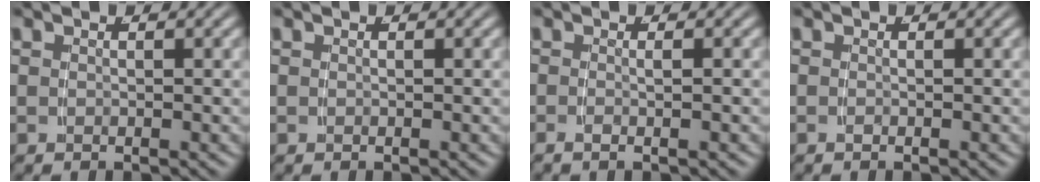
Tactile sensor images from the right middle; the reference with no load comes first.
{"total": 0.0}
{"total": 1.2, "force": [-0.9, -0.1, 0.7], "torque": [-0.019, -0.005, -0.011]}
{"total": 0.5, "force": [-0.3, -0.4, 0.0], "torque": [-0.001, -0.002, -0.004]}